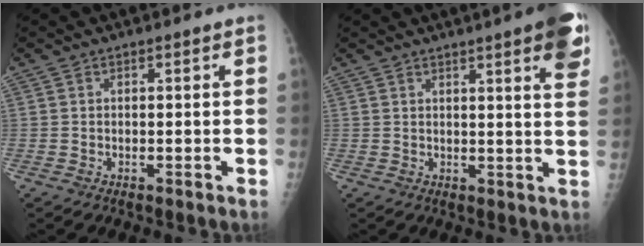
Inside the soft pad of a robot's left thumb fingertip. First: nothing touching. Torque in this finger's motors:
{"motor_torque": [2.60, 1.79, 1.49, -0.87, 0.29]}